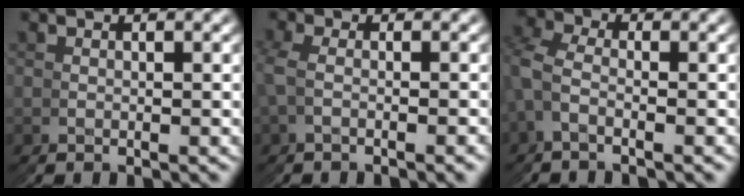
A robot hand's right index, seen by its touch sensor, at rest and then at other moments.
{"total": 1.2, "force": [0.1, -1.1, -0.5], "torque": [-0.003, 0.015, -0.006]}
{"total": 3.3, "force": [0.2, 3.3, 0.5], "torque": [-0.023, 0.021, -0.017]}